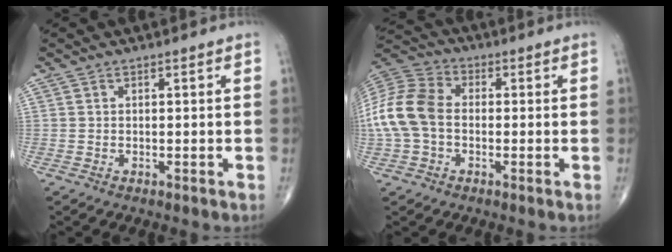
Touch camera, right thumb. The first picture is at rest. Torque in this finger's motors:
{"motor_torque": [0.46, 0.92, 0.62, -0.43, 0.10]}